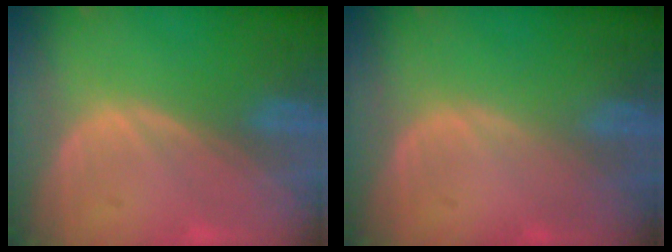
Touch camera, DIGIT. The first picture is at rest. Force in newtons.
{"total": 0.0}